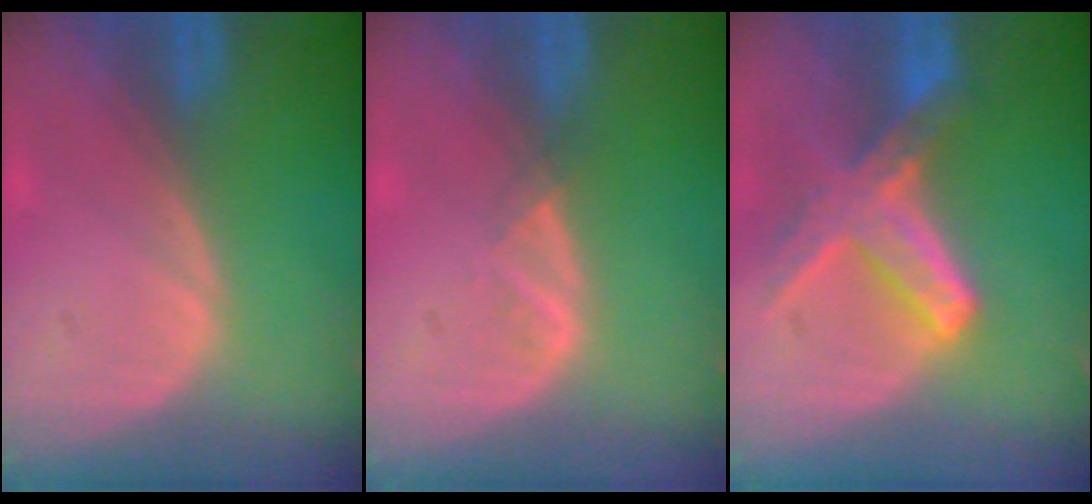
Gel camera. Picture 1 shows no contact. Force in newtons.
{"total": 1.3, "press": 1.2, "slide": 0.7}
{"total": 8.2, "press": 7.3, "slide": 3.9}